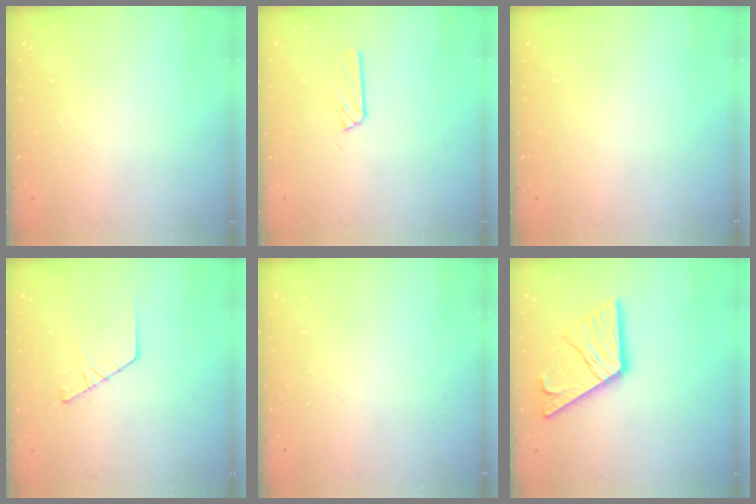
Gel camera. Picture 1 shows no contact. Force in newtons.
{"total": 3.6, "press": 3.6, "slide": 0.4}
{"total": 0.0}
{"total": 2.5, "press": 2.5, "slide": 0.3}
{"total": 0.0}
{"total": 16.9, "press": 16.8, "slide": 1.9}